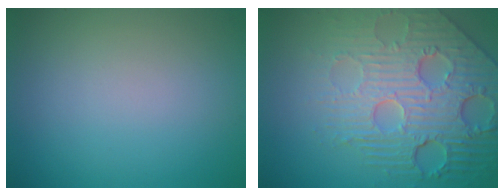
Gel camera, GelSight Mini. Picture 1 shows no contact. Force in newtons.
{"total": 8.6, "press": 6.0, "slide": 6.2}